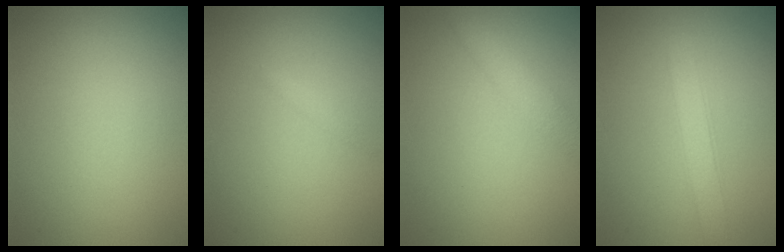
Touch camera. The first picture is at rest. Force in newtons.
{"total": 0.5, "press": 0.5, "slide": 0.0}
{"total": 2.2, "press": 2.2, "slide": 0.1}
{"total": 2.1, "press": 2.1, "slide": 0.0}